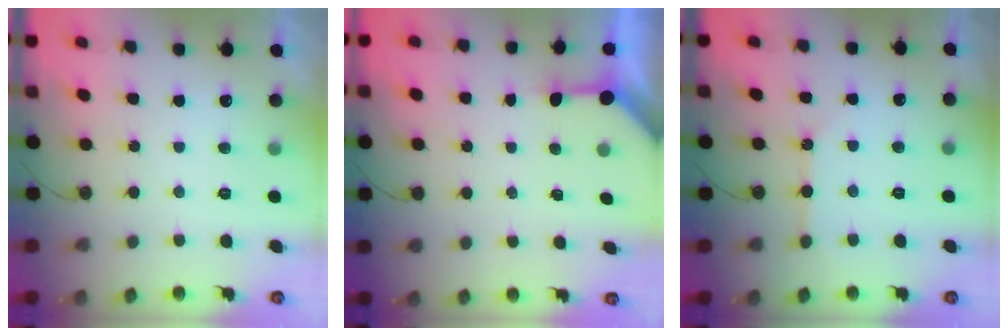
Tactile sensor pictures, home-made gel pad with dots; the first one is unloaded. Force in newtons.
{"total": 3.5, "press": 3.4, "slide": 0.4}
{"total": 2.3, "press": 2.3, "slide": 0.4}